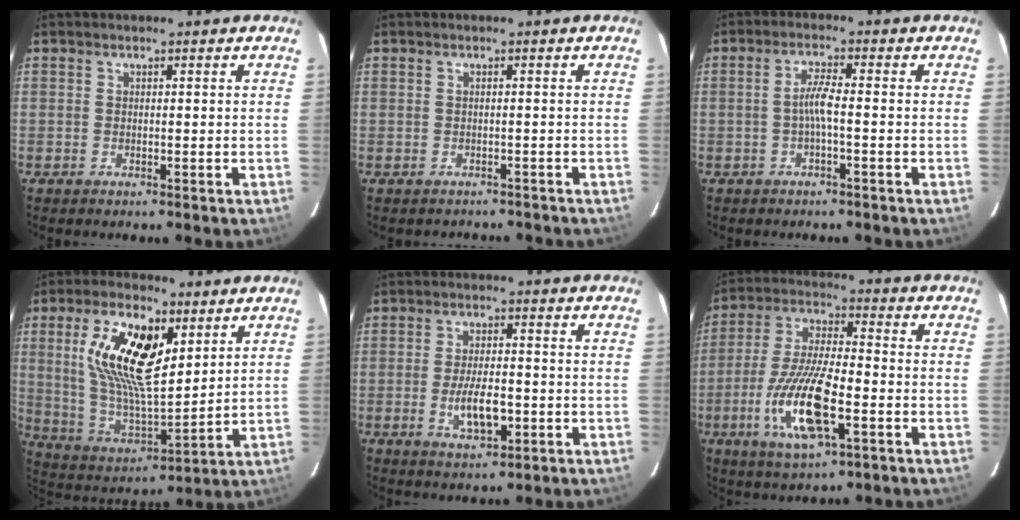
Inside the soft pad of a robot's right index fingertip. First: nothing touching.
{"total": 3.0, "force": [-2.5, 1.6, 0.4], "torque": [0.001, 0.008, -0.026]}
{"total": 3.1, "force": [-1.1, -0.1, 2.9], "torque": [-0.060, 0.005, -0.019]}
{"total": 17.4, "force": [6.5, 7.7, 14.2], "torque": [-0.277, 0.007, 0.132]}
{"total": 7.2, "force": [-2.0, 2.8, 6.3], "torque": [-0.126, -0.007, -0.031]}
{"total": 15.5, "force": [-5.4, 4.8, 13.7], "torque": [-0.292, -0.013, -0.101]}